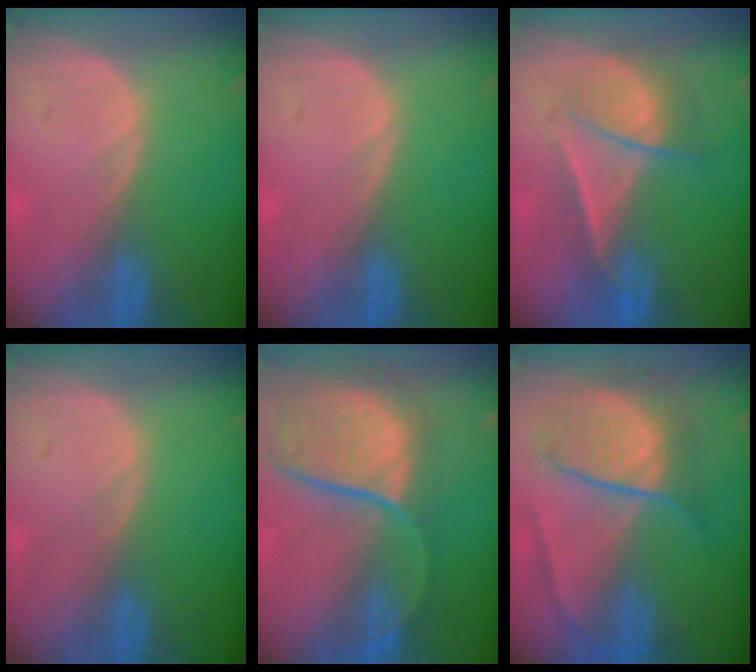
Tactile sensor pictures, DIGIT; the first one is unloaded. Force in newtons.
{"total": 0.0}
{"total": 6.7, "press": 6.1, "slide": 2.9}
{"total": 0.0}
{"total": 12.1, "press": 9.8, "slide": 7.1}
{"total": 7.9, "press": 7.9, "slide": 0.6}